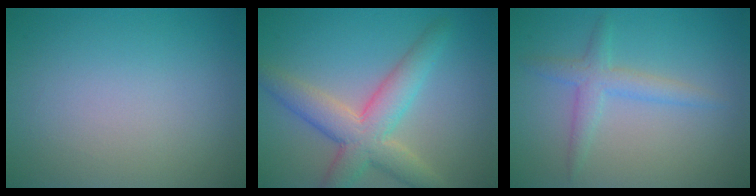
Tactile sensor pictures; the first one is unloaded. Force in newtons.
{"total": 6.0, "press": 6.0, "slide": 0.5}
{"total": 1.8, "press": 1.8, "slide": 0.1}